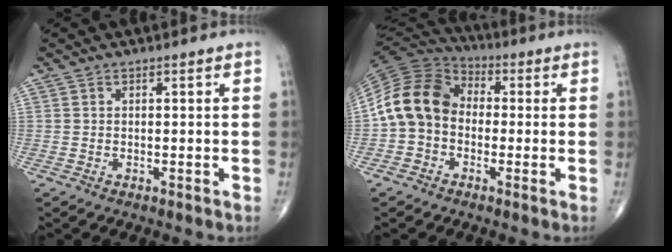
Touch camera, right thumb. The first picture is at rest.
{"total": 12.5, "force": [-1.1, 9.8, 7.6], "torque": [-0.139, 0.035, -0.036]}